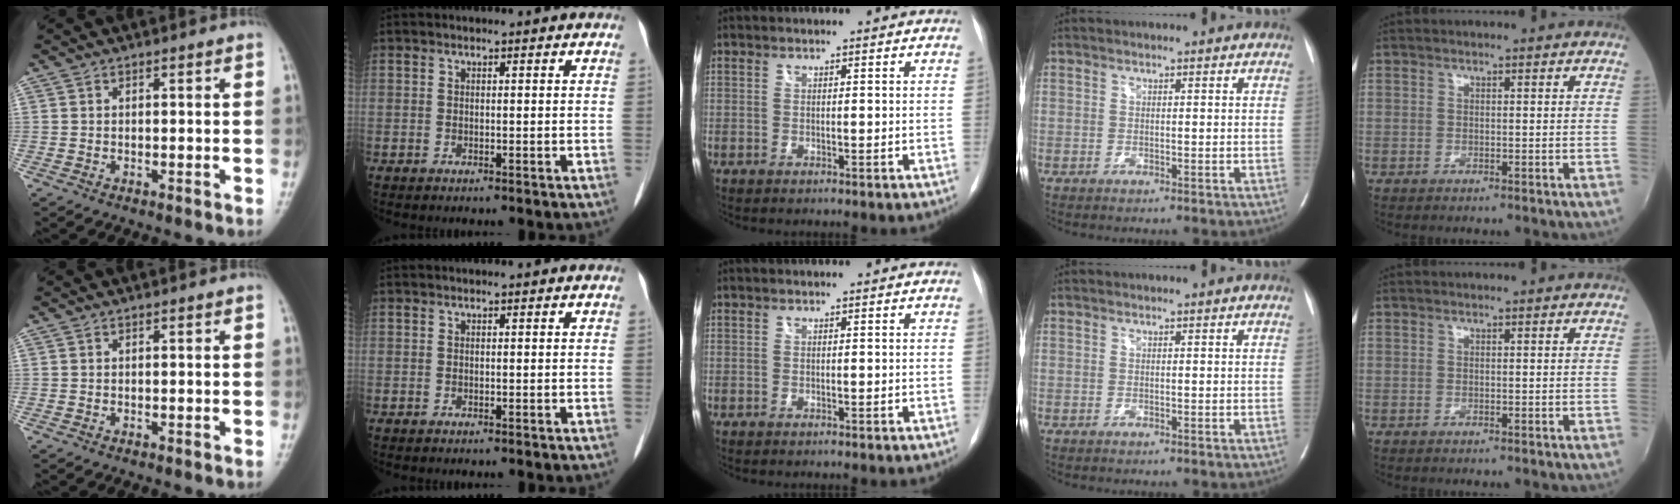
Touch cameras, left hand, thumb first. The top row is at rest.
{}